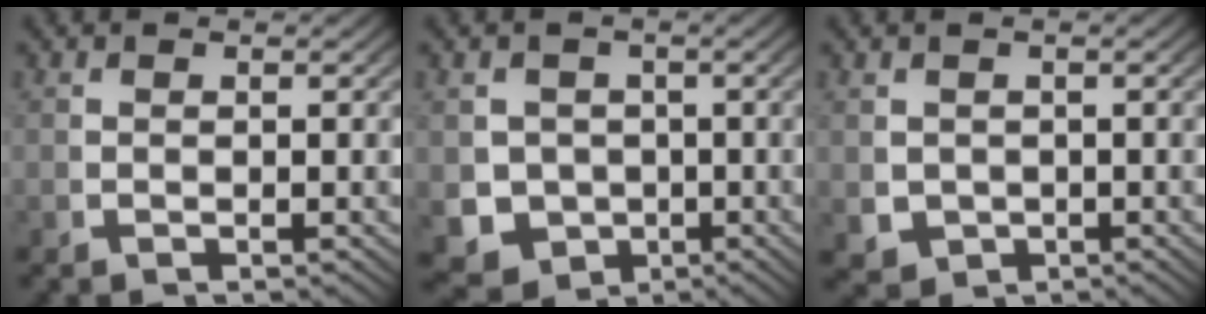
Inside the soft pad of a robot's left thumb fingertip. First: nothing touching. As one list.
[{"total": 9.9, "force": [-3.3, 8.7, 3.4], "torque": [-0.083, -0.058, -0.036]}, {"total": 3.9, "force": [-0.6, 3.4, 1.6], "torque": [-0.043, -0.025, 0.003]}]